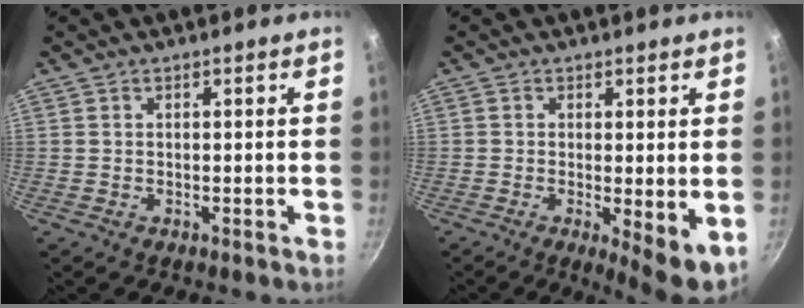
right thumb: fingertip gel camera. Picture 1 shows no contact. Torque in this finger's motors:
{"motor_torque": [0.07, 0.57, 0.16, -0.26, 0.05]}